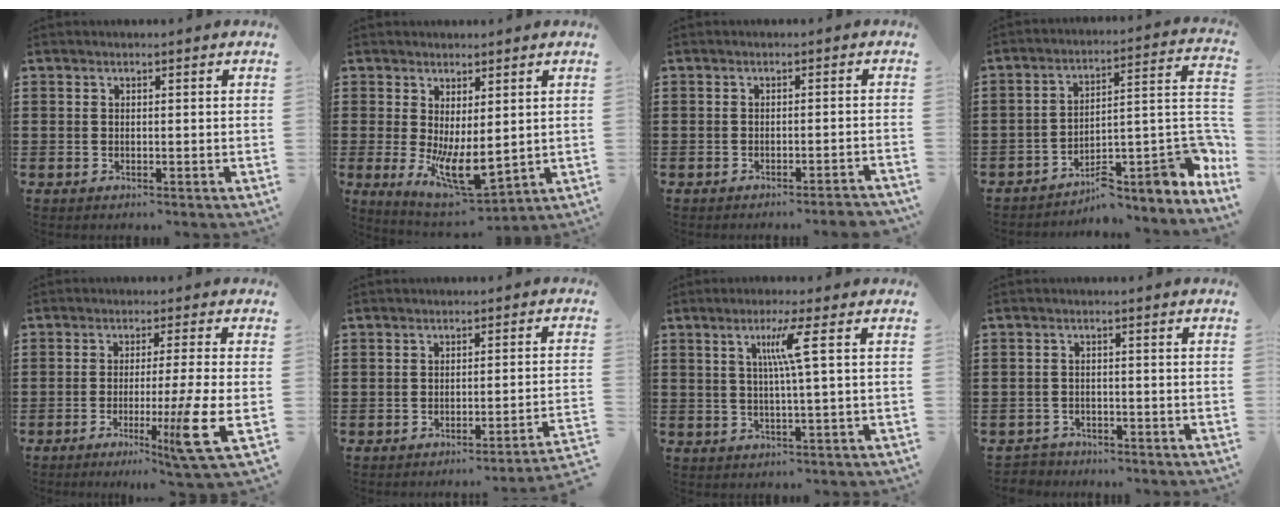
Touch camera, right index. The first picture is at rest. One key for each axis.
{"total": 6.7, "fx": -0.5, "fy": 2.7, "fz": 6.1, "tx": -0.112, "ty": -0.017, "tz": -0.002}
{"total": 1.7, "fx": -1.6, "fy": -0.2, "fz": 0.6, "tx": -0.011, "ty": 0.000, "tz": -0.031}
{"total": 8.1, "fx": -4.0, "fy": 3.0, "fz": 6.4, "tx": -0.082, "ty": -0.028, "tz": -0.073}
{"total": 9.8, "fx": -2.8, "fy": -0.8, "fz": 9.4, "tx": -0.156, "ty": -0.021, "tz": -0.051}
{"total": 2.3, "fx": -1.8, "fy": -0.6, "fz": 1.2, "tx": -0.022, "ty": -0.003, "tz": -0.040}
{"total": 5.6, "fx": 1.5, "fy": -0.7, "fz": 5.4, "tx": -0.107, "ty": -0.002, "tz": 0.018}
{"total": 2.0, "fx": -1.9, "fy": 0.5, "fz": -0.3, "tx": -0.002, "ty": 0.003, "tz": -0.044}